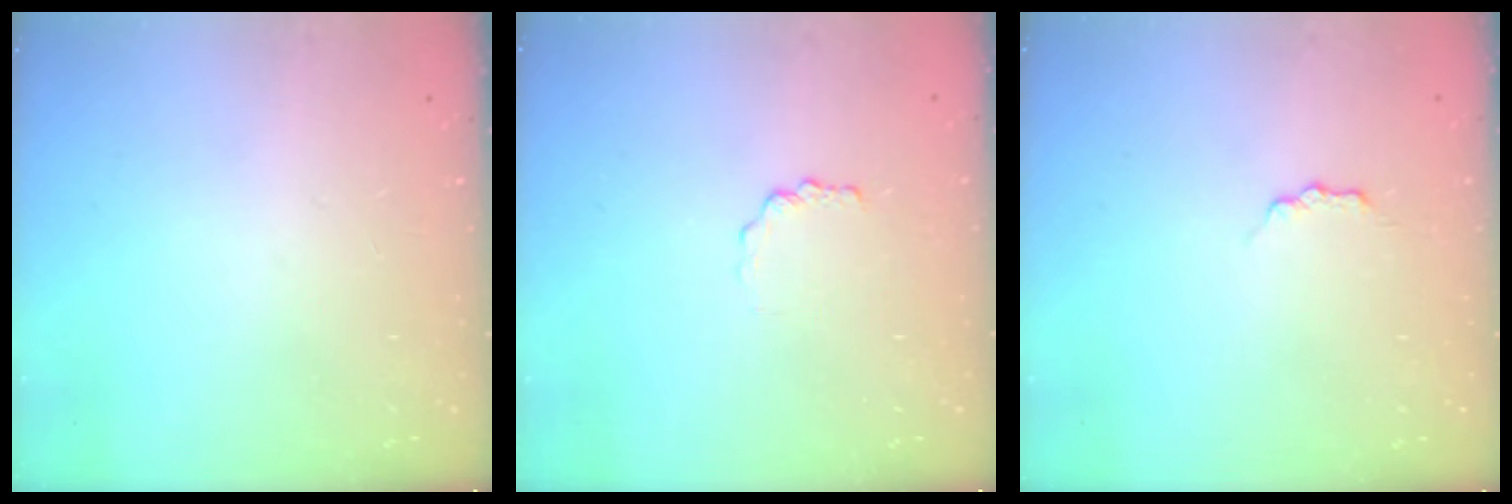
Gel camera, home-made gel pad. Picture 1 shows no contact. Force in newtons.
{"total": 1.0, "press": 1.0, "slide": 0.2}
{"total": 2.1, "press": 2.0, "slide": 0.3}